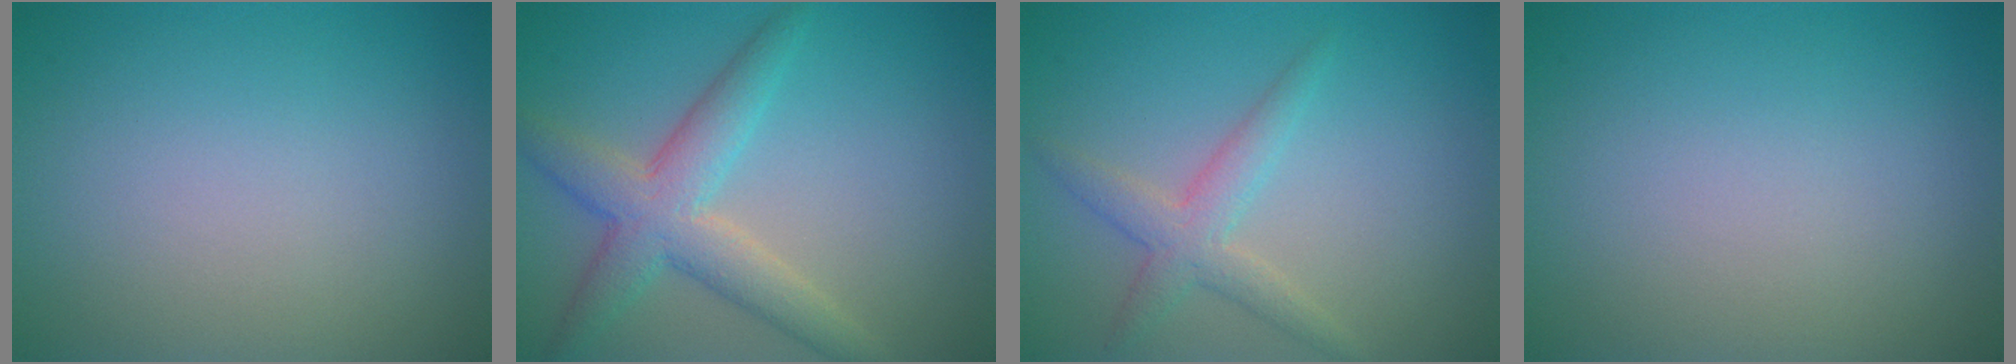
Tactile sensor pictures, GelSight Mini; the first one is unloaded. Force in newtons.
{"total": 4.9, "press": 4.9, "slide": 0.1}
{"total": 2.7, "press": 2.7, "slide": 0.0}
{"total": 0.0}